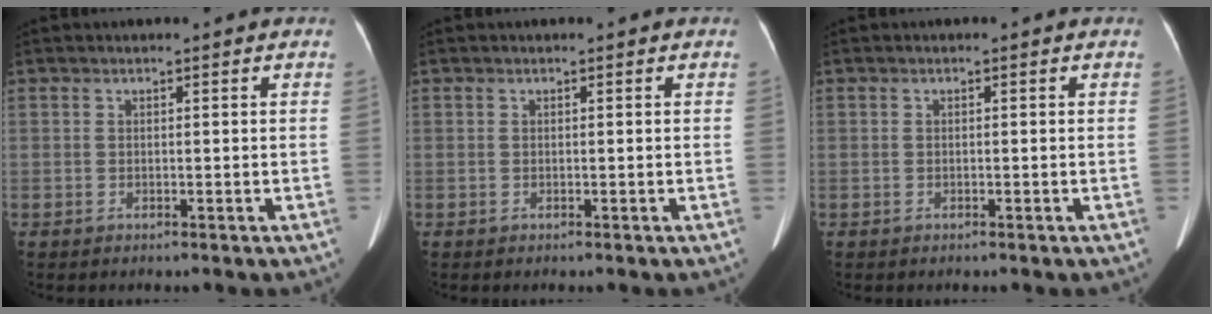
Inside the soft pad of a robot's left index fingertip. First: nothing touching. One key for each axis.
{"total": 0.0}
{"total": 0.0}